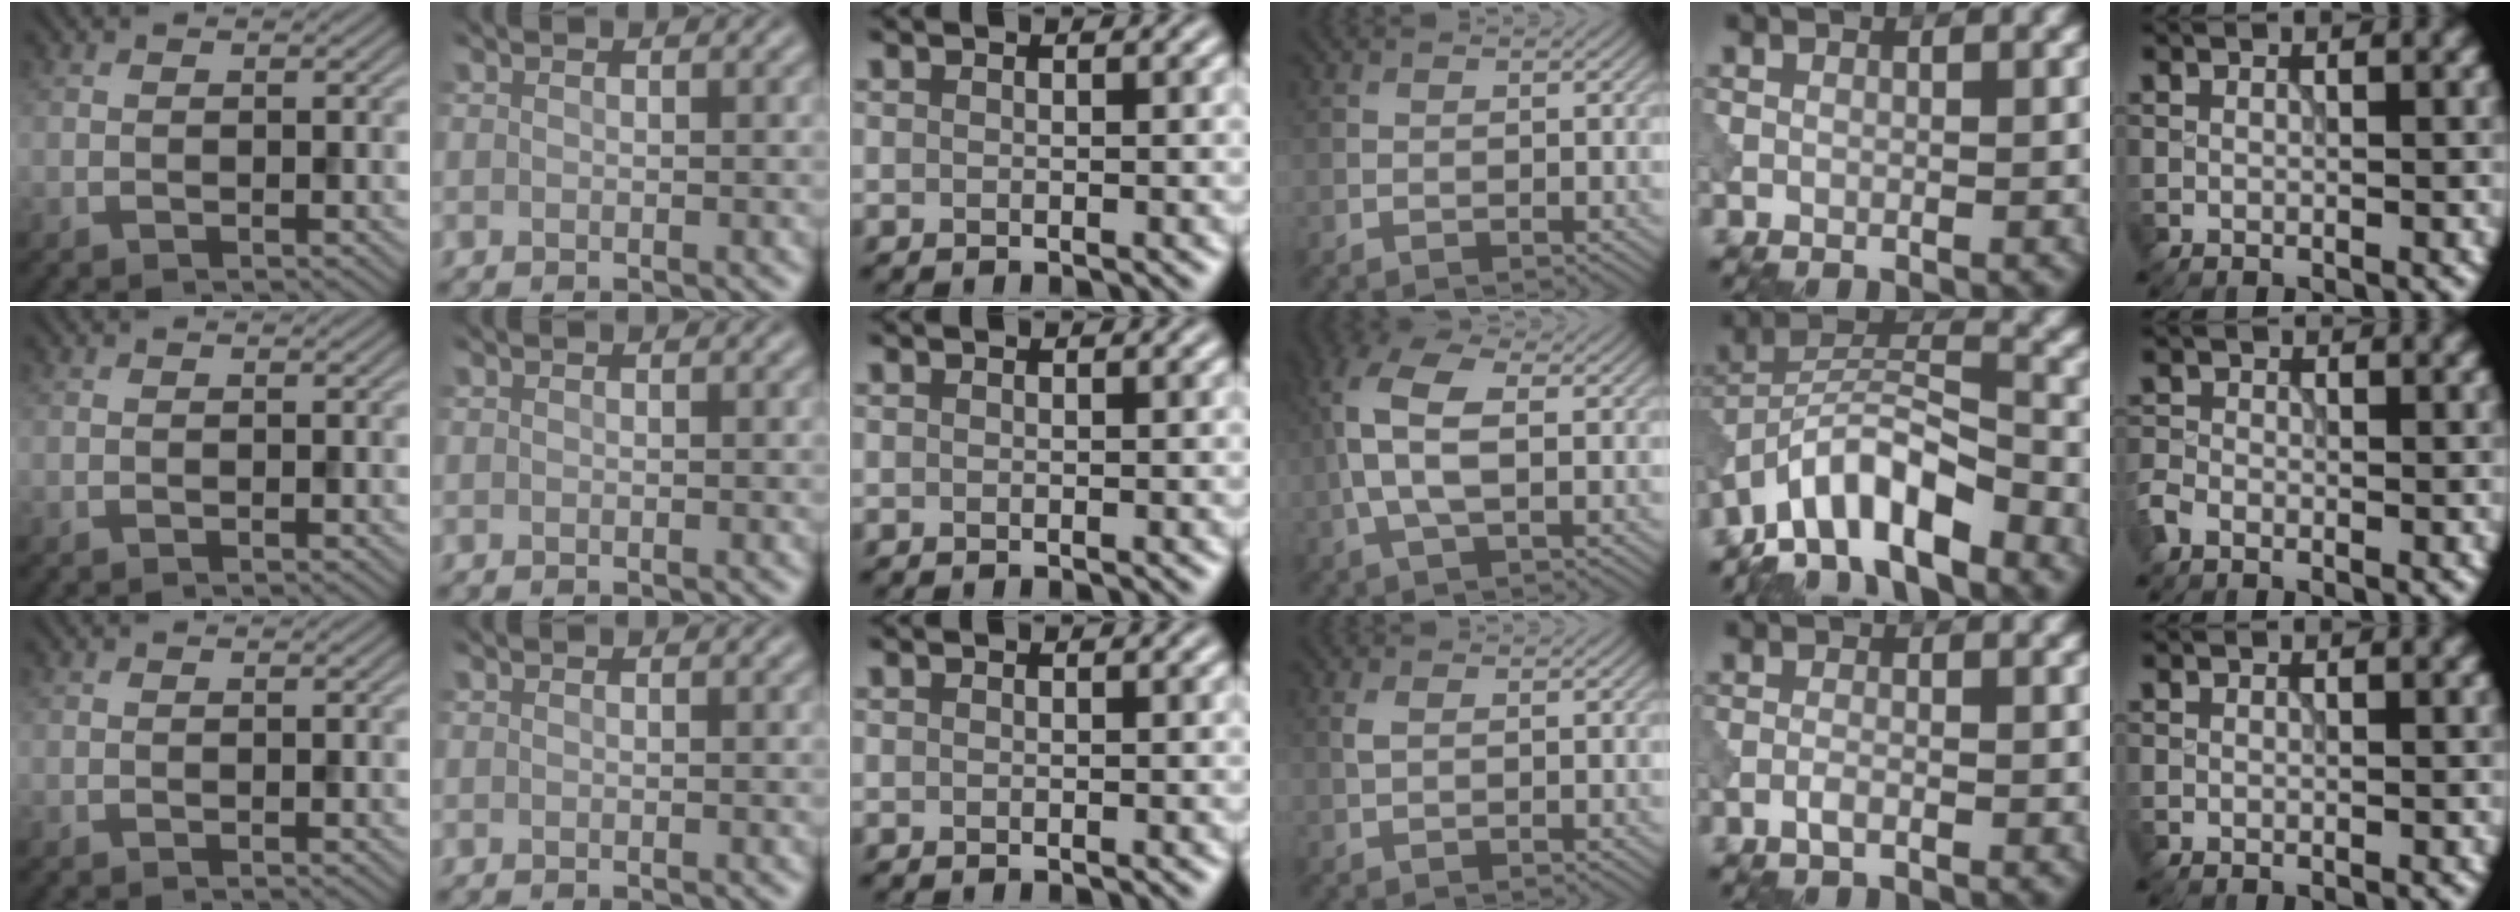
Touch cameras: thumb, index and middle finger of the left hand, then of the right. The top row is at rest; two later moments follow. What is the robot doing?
{"motion": "dispense", "object": "pipette"}